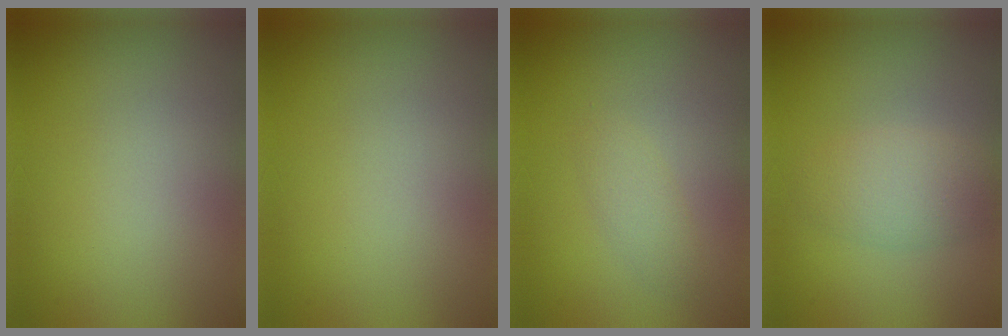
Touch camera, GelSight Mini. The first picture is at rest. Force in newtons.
{"total": 0.0}
{"total": 1.3, "press": 1.3, "slide": 0.1}
{"total": 3.0, "press": 3.0, "slide": 0.0}